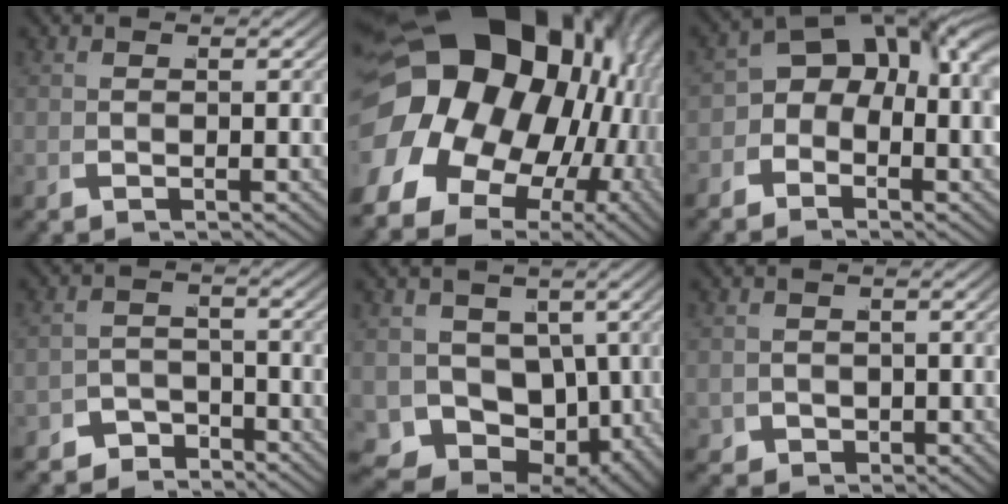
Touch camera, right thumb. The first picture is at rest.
{"total": 31.0, "force": [0.3, 23.2, 20.5], "torque": [-0.357, -0.042, -0.001]}
{"total": 9.0, "force": [0.5, 5.7, 6.9], "torque": [-0.082, 0.021, -0.013]}
{"total": 5.4, "force": [-4.6, 2.9, 0.6], "torque": [0.023, -0.019, -0.083]}
{"total": 12.8, "force": [-3.2, 9.8, 7.6], "torque": [-0.159, -0.075, -0.032]}
{"total": 3.5, "force": [-0.9, 2.9, 1.7], "torque": [-0.036, -0.025, -0.001]}